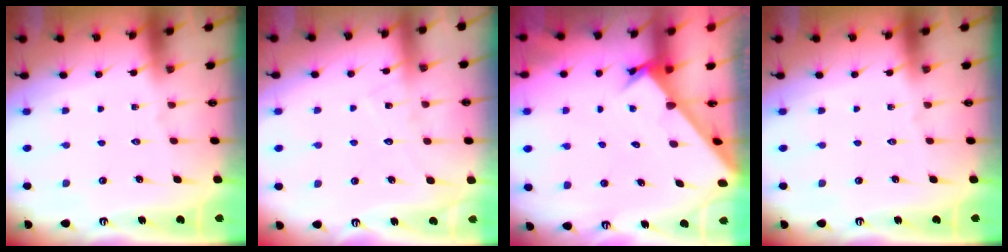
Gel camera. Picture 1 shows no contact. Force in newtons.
{"total": 7.8, "press": 7.8, "slide": 0.3}
{"total": 2.8, "press": 2.7, "slide": 0.3}
{"total": 0.0}